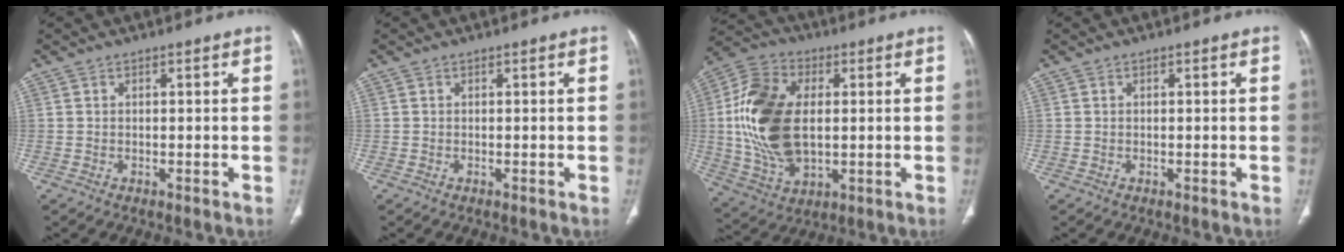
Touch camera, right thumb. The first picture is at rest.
{"total": 0.0}
{"total": 19.1, "force": [1.2, 11.5, 15.2], "torque": [-0.301, -0.001, 0.030]}
{"total": 0.0}